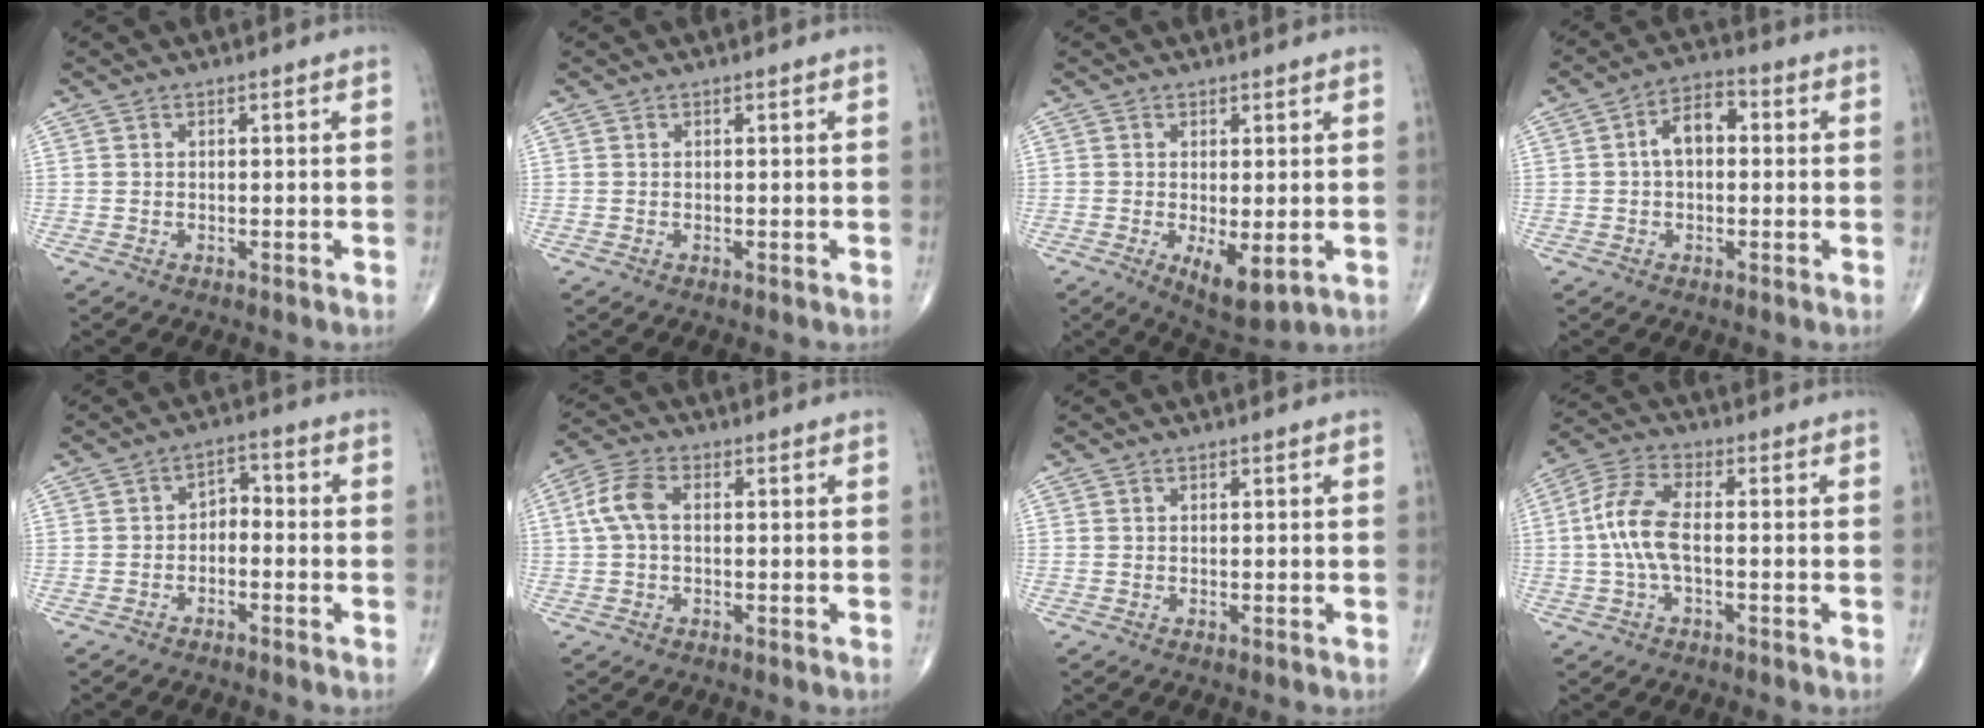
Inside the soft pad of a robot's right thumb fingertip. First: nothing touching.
{"total": 0.0}
{"total": 6.7, "force": [-1.5, 2.7, 6.0], "torque": [-0.093, -0.021, -0.014]}
{"total": 6.7, "force": [0.5, 4.1, 5.3], "torque": [-0.080, 0.026, -0.002]}
{"total": 3.7, "force": [-1.3, 2.4, 2.5], "torque": [-0.026, 0.031, -0.032]}
{"total": 6.0, "force": [0.6, 3.5, 4.8], "torque": [-0.109, 0.019, 0.006]}
{"total": 0.0}
{"total": 8.2, "force": [-0.7, 3.2, 7.5], "torque": [-0.176, 0.026, -0.018]}